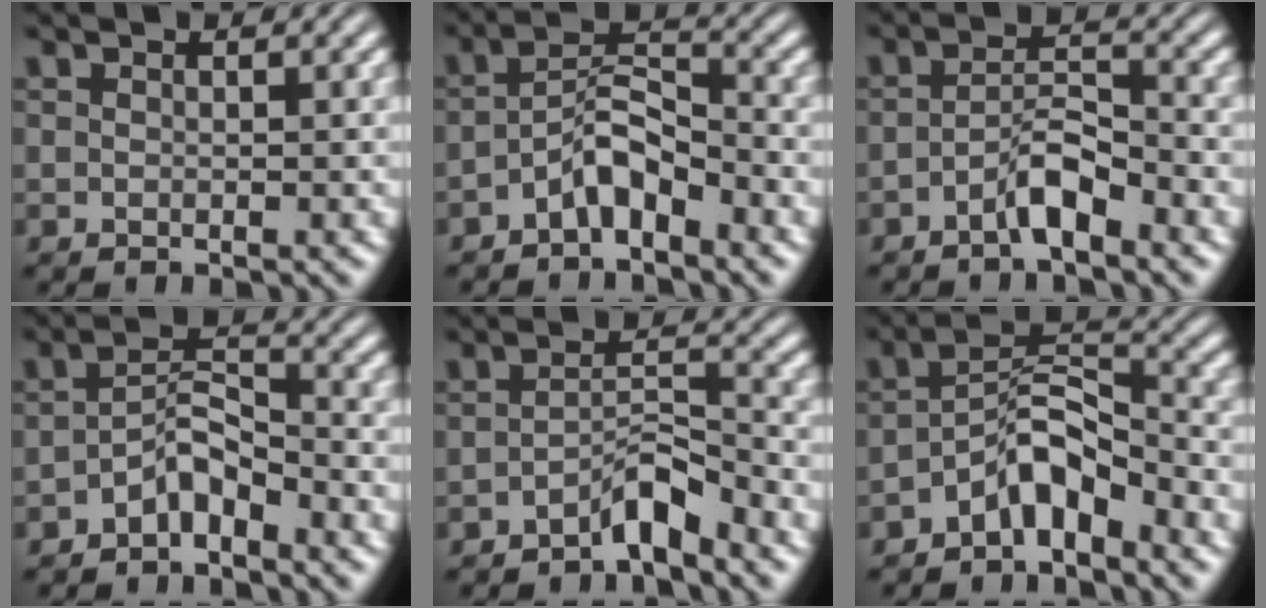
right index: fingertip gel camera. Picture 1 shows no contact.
{"total": 3.6, "force": [-2.3, 1.1, 2.5], "torque": [-0.023, -0.006, -0.038]}
{"total": 3.0, "force": [-2.3, 0.0, 1.9], "torque": [-0.014, -0.004, -0.037]}
{"total": 3.1, "force": [-2.4, 0.8, 1.7], "torque": [-0.013, -0.009, -0.041]}
{"total": 3.2, "force": [-2.7, -0.2, 1.6], "torque": [-0.006, -0.009, -0.042]}
{"total": 4.5, "force": [-2.4, 1.7, 3.4], "torque": [-0.042, -0.012, -0.036]}